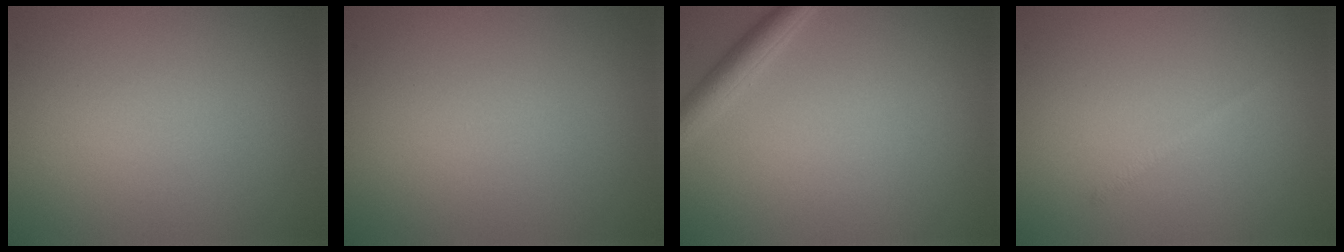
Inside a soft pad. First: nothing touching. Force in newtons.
{"total": 0.0}
{"total": 2.4, "press": 2.4, "slide": 0.1}
{"total": 0.6, "press": 0.6, "slide": 0.1}